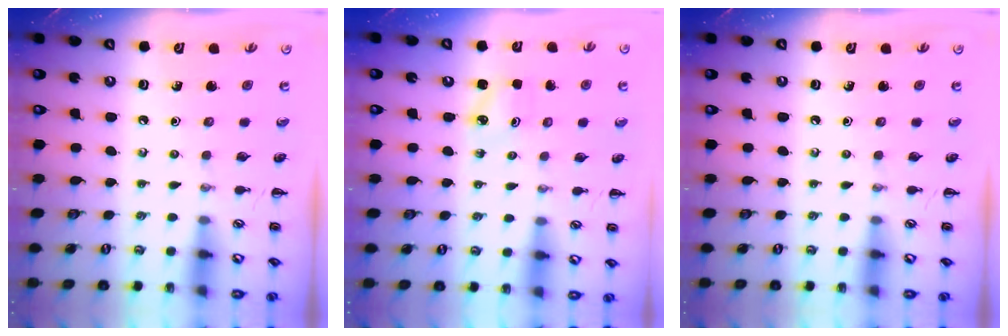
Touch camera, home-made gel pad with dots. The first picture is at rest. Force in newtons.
{"total": 1.7, "press": 1.7, "slide": 0.2}
{"total": 0.0}